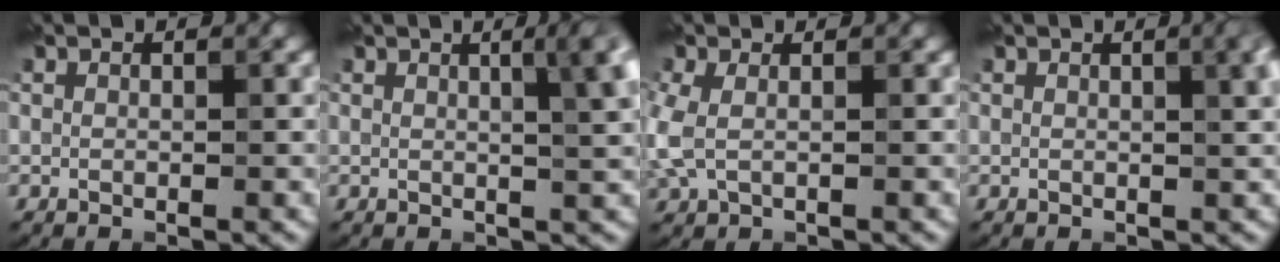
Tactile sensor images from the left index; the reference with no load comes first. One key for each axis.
{"total": 5.8, "fx": 1.8, "fy": 2.0, "fz": 5.1, "tx": -0.033, "ty": 0.019, "tz": 0.014}
{"total": 2.5, "fx": 0.0, "fy": 1.5, "fz": 2.0, "tx": -0.061, "ty": 0.001, "tz": -0.004}
{"total": 4.6, "fx": 1.5, "fy": 1.8, "fz": 3.9, "tx": -0.023, "ty": 0.015, "tz": 0.013}